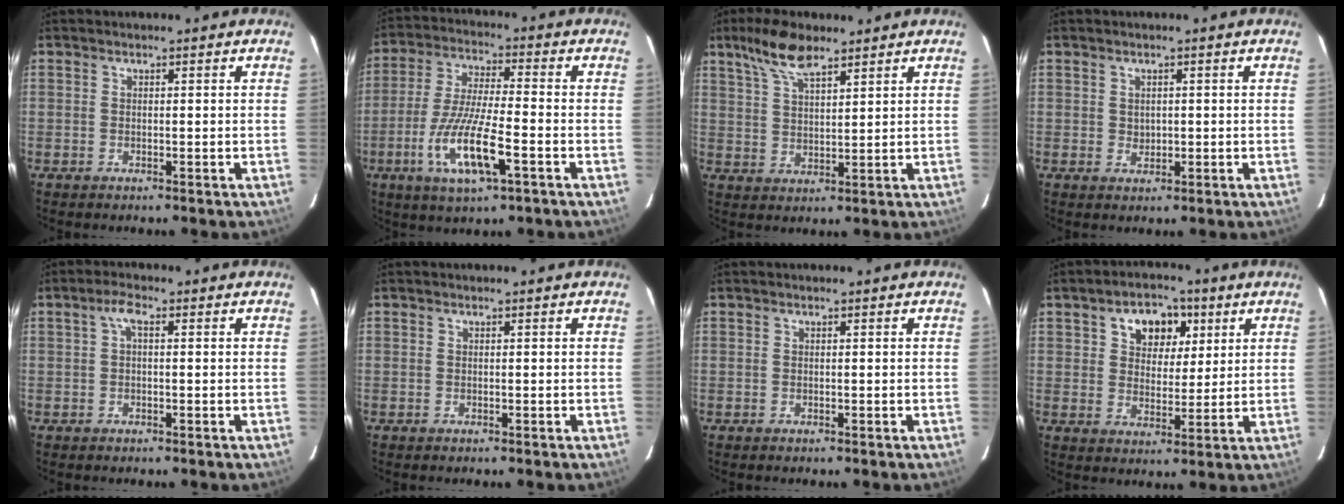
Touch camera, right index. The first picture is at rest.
{"total": 13.8, "force": [-5.4, 2.7, 12.4], "torque": [-0.258, -0.017, -0.102]}
{"total": 8.3, "force": [5.9, 2.8, 5.2], "torque": [-0.100, 0.016, 0.113]}
{"total": 1.7, "force": [0.2, 1.5, 0.8], "torque": [-0.011, 0.002, 0.006]}
{"total": 2.3, "force": [0.4, 0.9, 2.1], "torque": [-0.044, 0.011, 0.006]}
{"total": 0.0}
{"total": 0.0}
{"total": 8.8, "force": [3.9, 6.1, 4.9], "torque": [-0.086, 0.019, 0.065]}